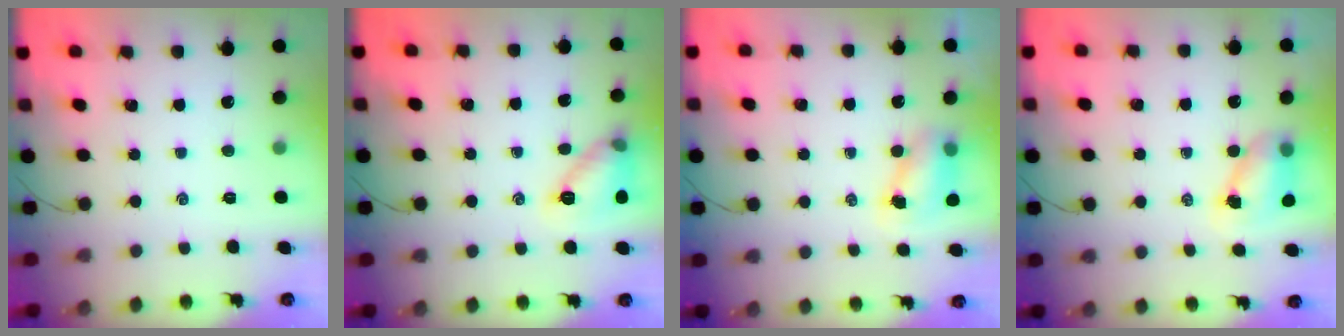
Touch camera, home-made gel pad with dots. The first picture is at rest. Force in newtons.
{"total": 11.3, "press": 11.3, "slide": 0.4}
{"total": 6.7, "press": 6.6, "slide": 1.1}
{"total": 6.9, "press": 6.8, "slide": 0.9}